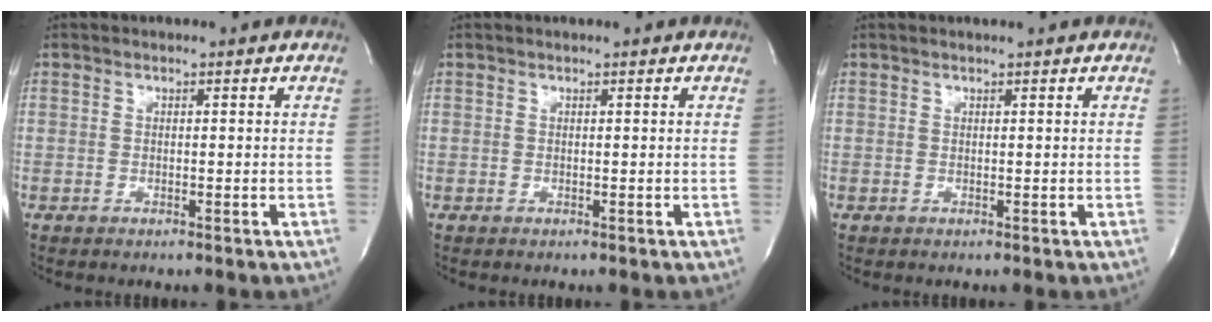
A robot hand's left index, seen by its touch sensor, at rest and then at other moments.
{"total": 0.9, "force": [0.9, -0.1, 0.4], "torque": [-0.006, 0.008, 0.016]}
{"total": 1.8, "force": [1.7, -0.1, 0.8], "torque": [-0.009, 0.013, 0.025]}